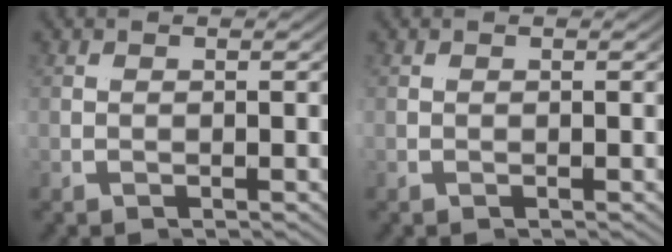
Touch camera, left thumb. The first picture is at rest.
{"total": 0.0}